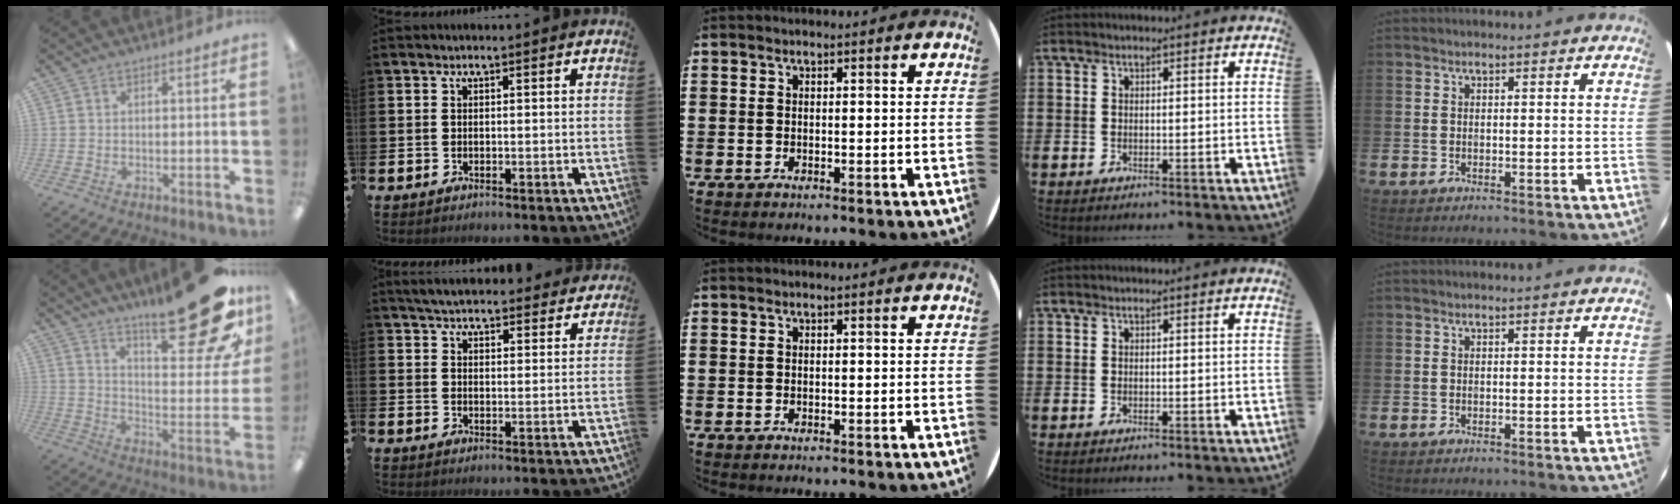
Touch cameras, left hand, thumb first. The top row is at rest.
{"thumb": {"total": 25.4, "force": [16.8, 7.6, 17.5], "torque": [-0.231, -0.115, 0.268]}, "index": {"total": 5.2, "force": [5.0, 1.0, 0.7], "torque": [-0.026, -0.029, 0.090]}}